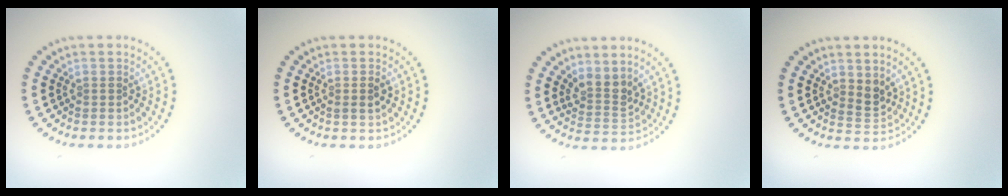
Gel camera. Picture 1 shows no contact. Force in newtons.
{"total": 1.1, "press": 1.0, "slide": 0.5}
{"total": 2.5, "press": 1.9, "slide": 1.7}
{"total": 1.7, "press": 1.4, "slide": 0.9}